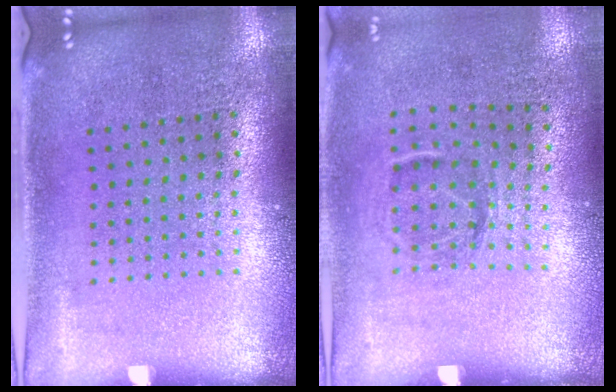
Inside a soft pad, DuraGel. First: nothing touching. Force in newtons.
{"total": 1.2, "press": 0.8, "slide": 0.8}